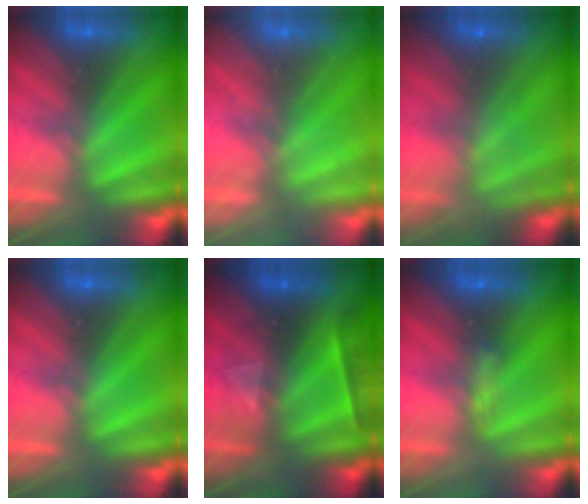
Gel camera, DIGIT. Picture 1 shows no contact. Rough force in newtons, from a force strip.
{"total": 2.4}
{"total": 5.5}
{"total": 0.0}
{"total": 2.3}
{"total": 2.9}